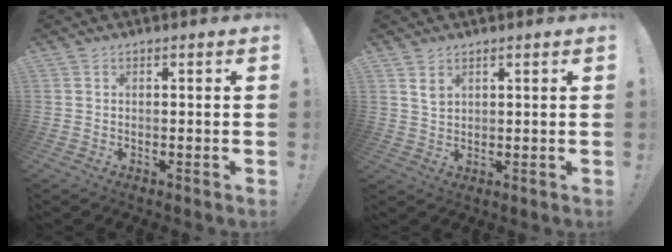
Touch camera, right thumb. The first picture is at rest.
{"total": 3.0, "force": [1.9, 1.7, 1.6], "torque": [-0.011, -0.014, 0.032]}